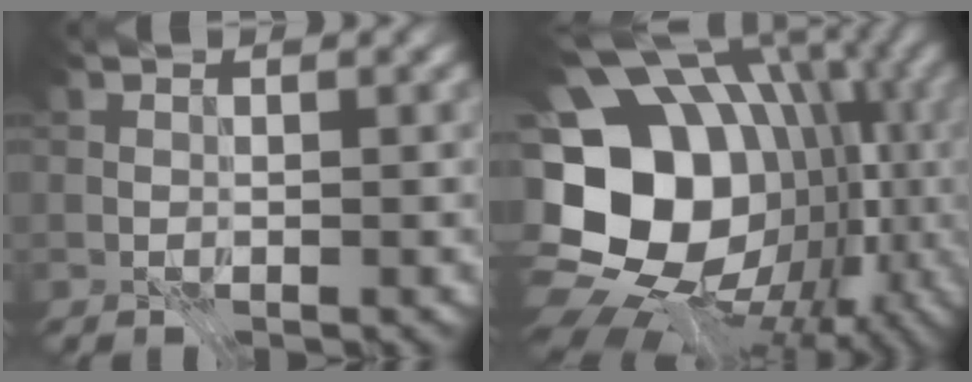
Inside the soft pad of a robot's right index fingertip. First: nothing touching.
{"total": 19.4, "force": [-1.8, 15.4, 11.7], "torque": [-0.201, 0.004, -0.011]}